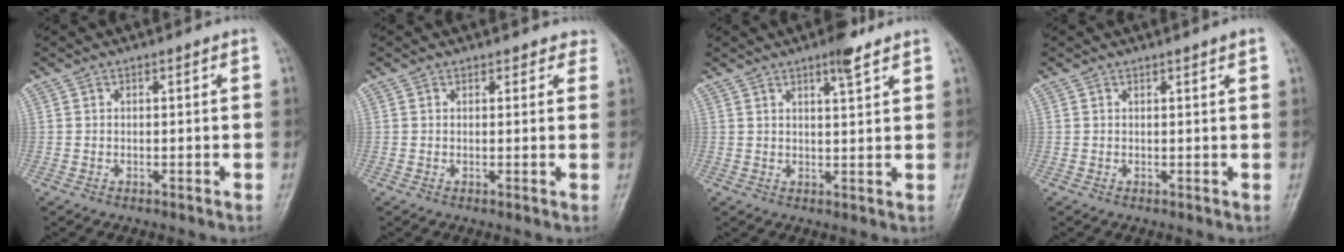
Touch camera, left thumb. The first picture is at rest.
{"total": 2.8, "force": [2.4, 1.5, -0.2], "torque": [0.033, -0.011, 0.011]}
{"total": 4.1, "force": [3.0, 1.0, 2.7], "torque": [-0.035, -0.019, 0.044]}
{"total": 1.9, "force": [1.4, 0.3, 1.3], "torque": [-0.013, -0.001, 0.016]}